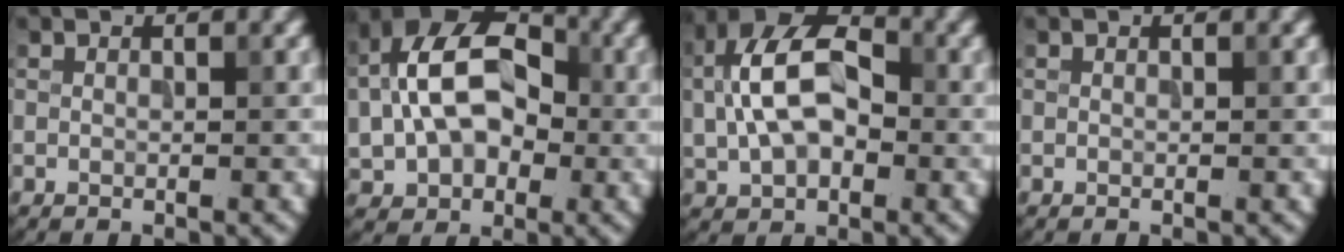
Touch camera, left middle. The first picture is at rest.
{"total": 10.9, "force": [0.8, 7.6, 7.8], "torque": [-0.151, 0.017, 0.005]}
{"total": 9.1, "force": [0.6, 5.7, 7.1], "torque": [-0.143, 0.018, 0.000]}
{"total": 0.0}